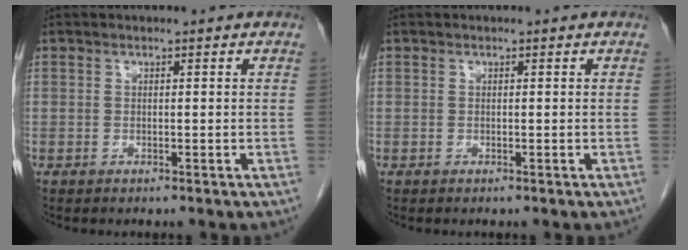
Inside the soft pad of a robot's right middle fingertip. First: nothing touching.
{"total": 0.0}